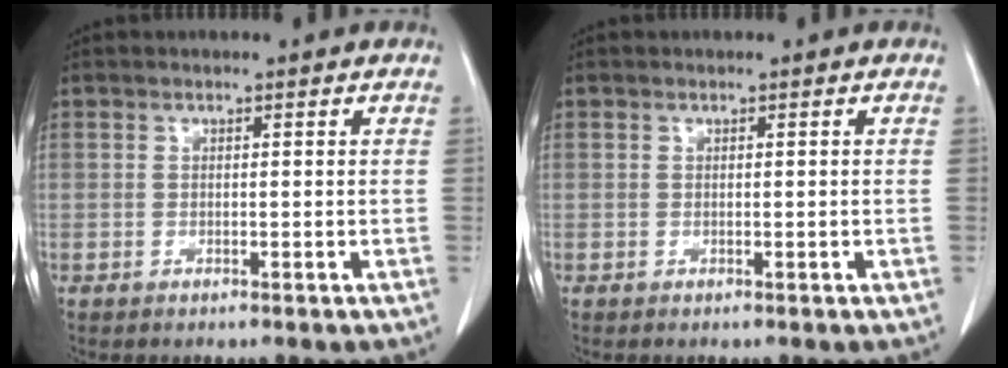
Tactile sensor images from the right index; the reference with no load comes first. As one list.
[{"total": 0.0}]